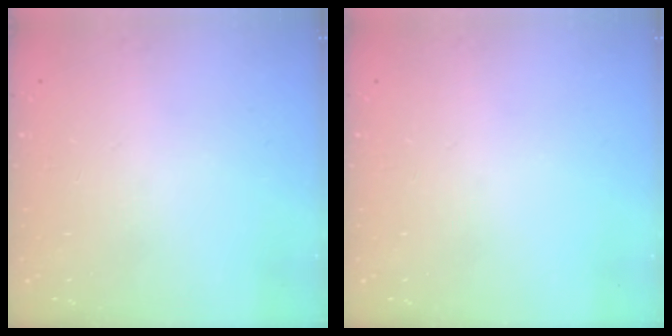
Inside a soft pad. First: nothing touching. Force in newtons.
{"total": 0.0}